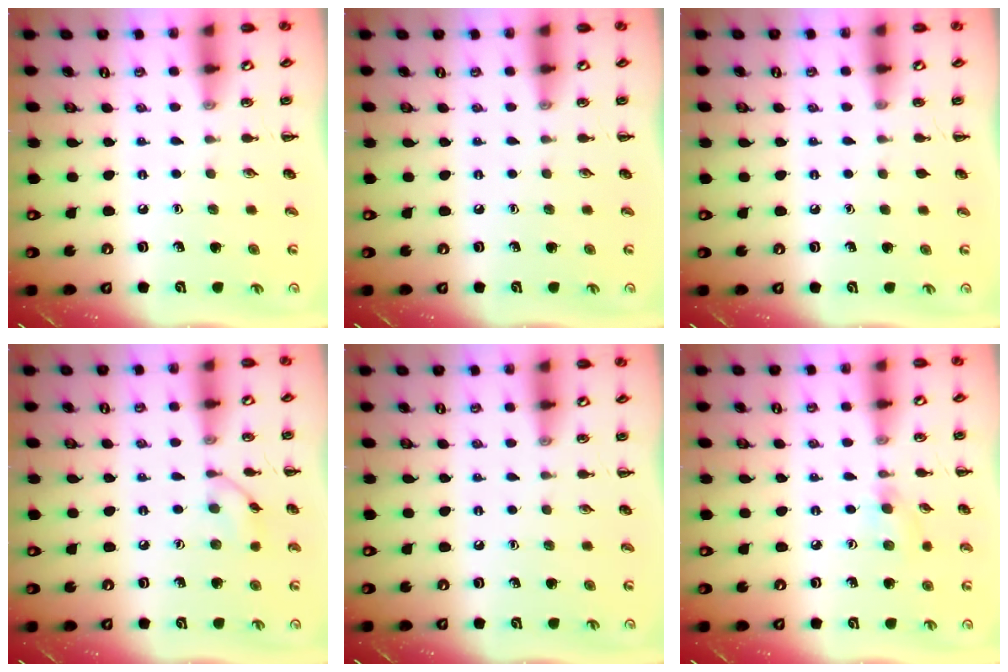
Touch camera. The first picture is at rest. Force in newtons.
{"total": 0.0}
{"total": 0.0}
{"total": 6.8, "press": 6.7, "slide": 1.2}
{"total": 0.0}
{"total": 5.7, "press": 5.3, "slide": 2.0}